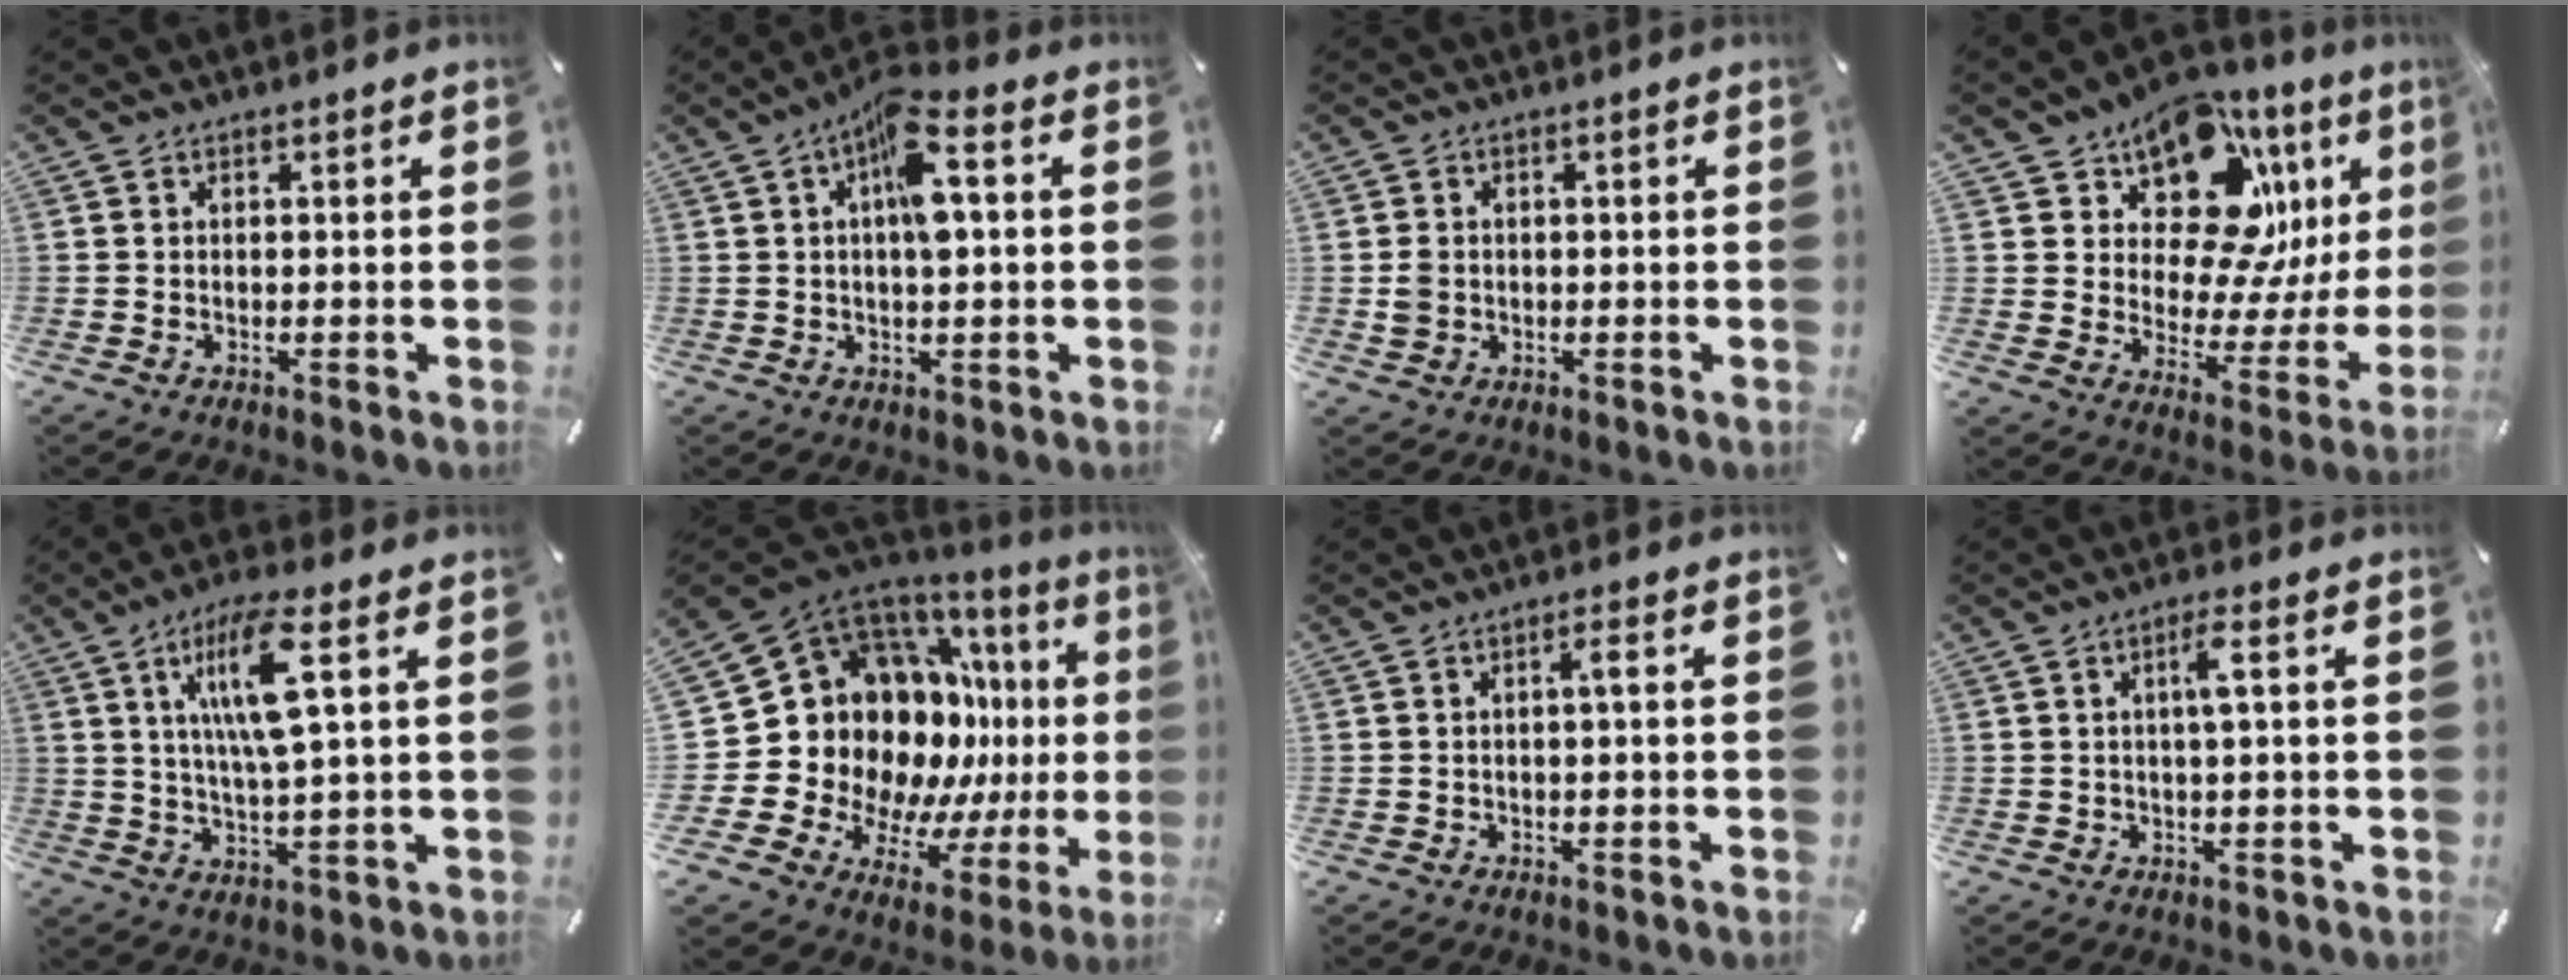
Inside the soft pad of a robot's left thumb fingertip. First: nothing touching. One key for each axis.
{"total": 9.6, "fx": 2.3, "fy": 3.4, "fz": 8.6, "tx": -0.140, "ty": 0.000, "tz": 0.036}
{"total": 2.8, "fx": -0.2, "fy": 2.6, "fz": 1.0, "tx": -0.019, "ty": 0.006, "tz": -0.003}
{"total": 15.5, "fx": 10.5, "fy": 9.0, "fz": 7.1, "tx": -0.106, "ty": -0.096, "tz": 0.177}
{"total": 12.4, "fx": 4.2, "fy": 2.2, "fz": 11.5, "tx": -0.229, "ty": -0.001, "tz": 0.064}
{"total": 19.8, "fx": 3.7, "fy": 15.5, "fz": 11.7, "tx": -0.180, "ty": -0.099, "tz": 0.119}
{"total": 2.3, "fx": 0.0, "fy": 0.2, "fz": 2.2, "tx": -0.044, "ty": 0.003, "tz": -0.003}
{"total": 4.2, "fx": 0.6, "fy": 0.3, "fz": 4.2, "tx": -0.074, "ty": 0.000, "tz": 0.004}